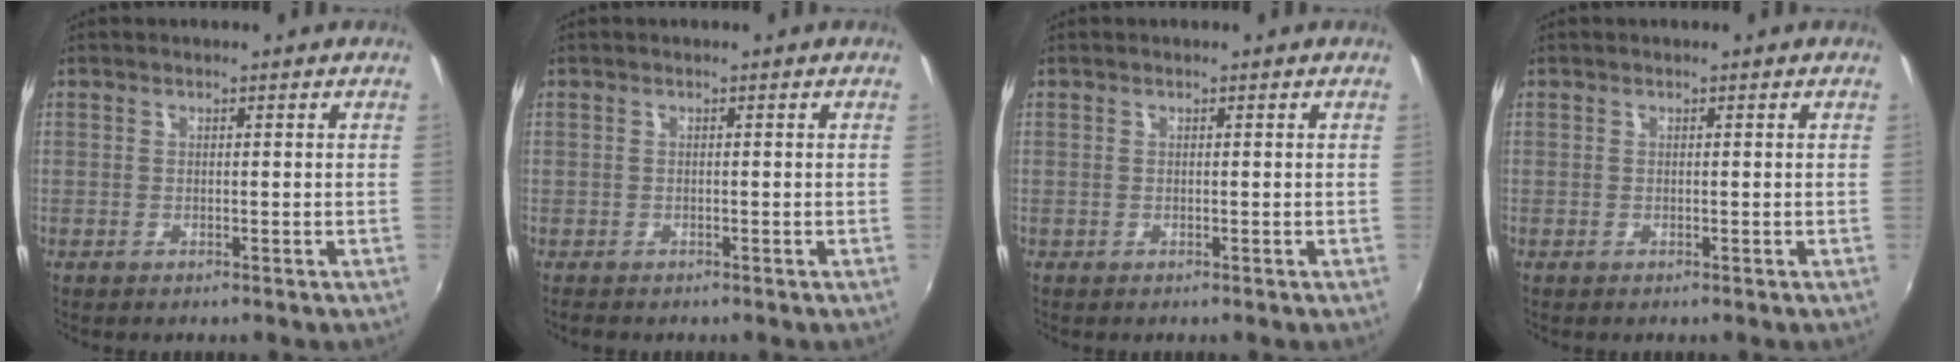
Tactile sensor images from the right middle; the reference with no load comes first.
{"total": 1.3, "force": [-1.1, 0.8, 0.1], "torque": [-0.008, -0.003, -0.018]}
{"total": 0.0}
{"total": 0.0}